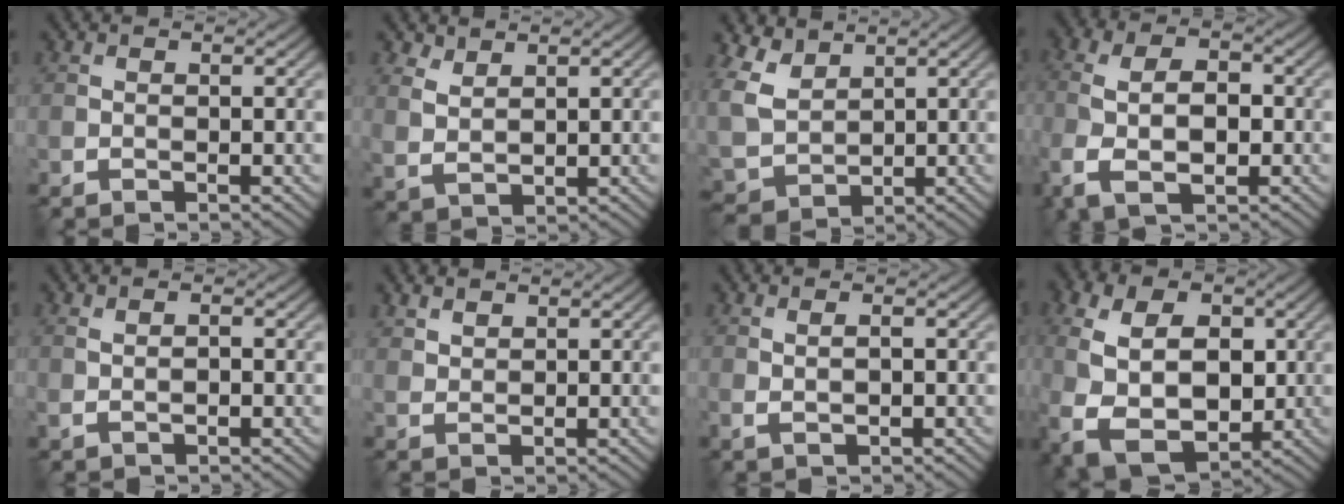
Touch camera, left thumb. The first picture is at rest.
{"total": 3.5, "force": [2.6, 1.7, 1.7], "torque": [-0.044, -0.004, 0.060]}
{"total": 6.9, "force": [3.8, 4.4, 3.7], "torque": [-0.113, -0.001, 0.081]}
{"total": 8.2, "force": [-2.1, 4.6, 6.5], "torque": [-0.150, -0.011, -0.041]}
{"total": 1.7, "force": [0.0, 0.8, 1.4], "torque": [-0.034, 0.000, 0.001]}
{"total": 2.1, "force": [1.7, 0.9, 0.8], "torque": [-0.019, 0.001, 0.041]}
{"total": 1.4, "force": [0.1, 0.5, 1.3], "torque": [-0.027, 0.000, 0.006]}
{"total": 12.8, "force": [-0.9, 8.9, 9.2], "torque": [-0.185, -0.008, -0.006]}